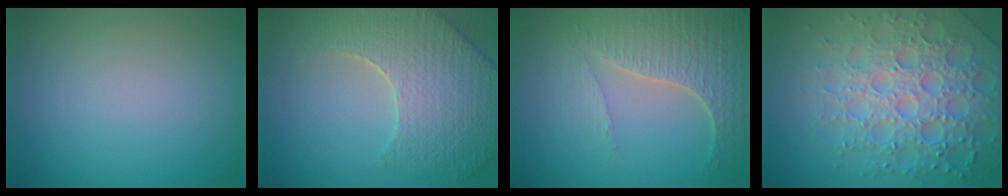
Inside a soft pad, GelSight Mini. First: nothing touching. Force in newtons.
{"total": 7.4, "press": 5.7, "slide": 4.8}
{"total": 4.6, "press": 4.1, "slide": 2.0}
{"total": 7.3, "press": 7.1, "slide": 1.7}